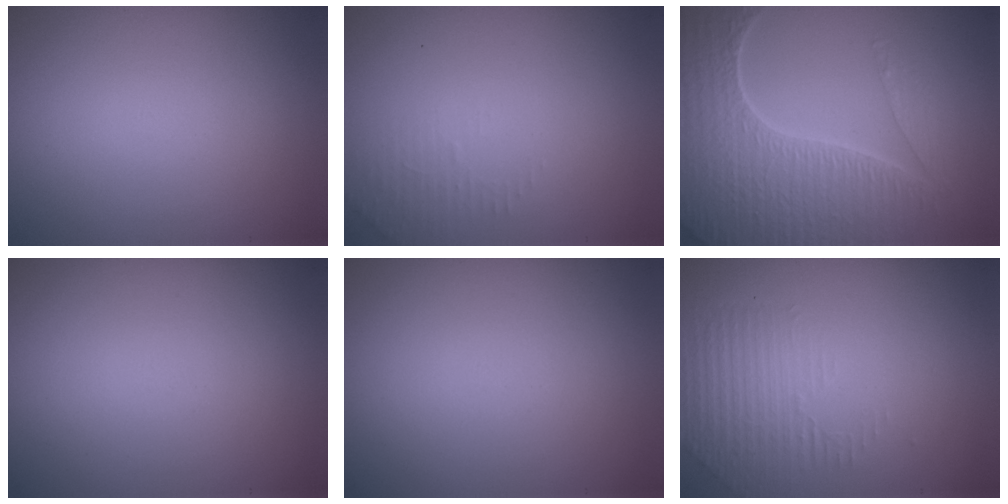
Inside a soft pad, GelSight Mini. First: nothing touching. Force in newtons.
{"total": 1.3, "press": 1.2, "slide": 0.3}
{"total": 7.6, "press": 5.6, "slide": 5.1}
{"total": 0.0}
{"total": 0.0}
{"total": 1.3, "press": 0.5, "slide": 1.2}